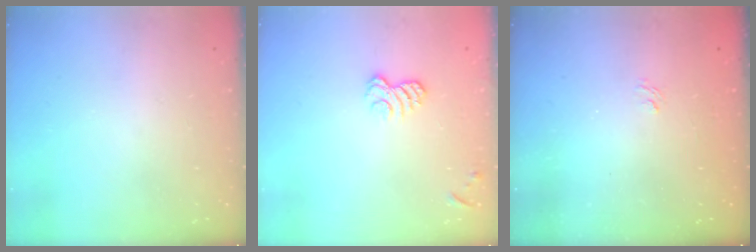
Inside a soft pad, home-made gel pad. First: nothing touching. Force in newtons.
{"total": 5.4, "press": 5.2, "slide": 1.3}
{"total": 1.1, "press": 0.1, "slide": 1.1}